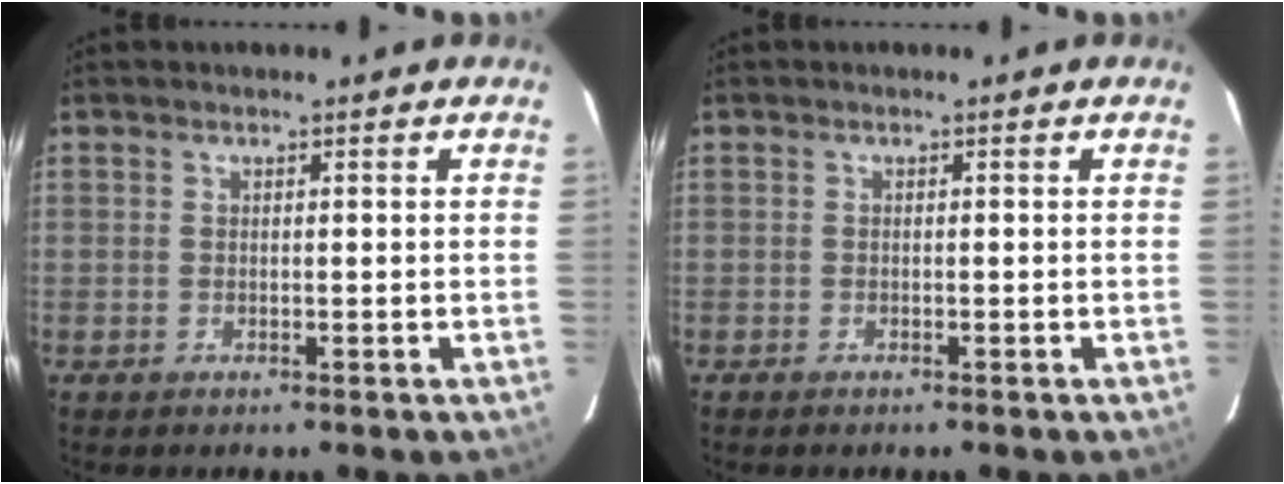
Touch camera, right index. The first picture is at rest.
{"total": 0.6, "force": [-0.6, 0.1, 0.3], "torque": [-0.010, -0.002, -0.008]}